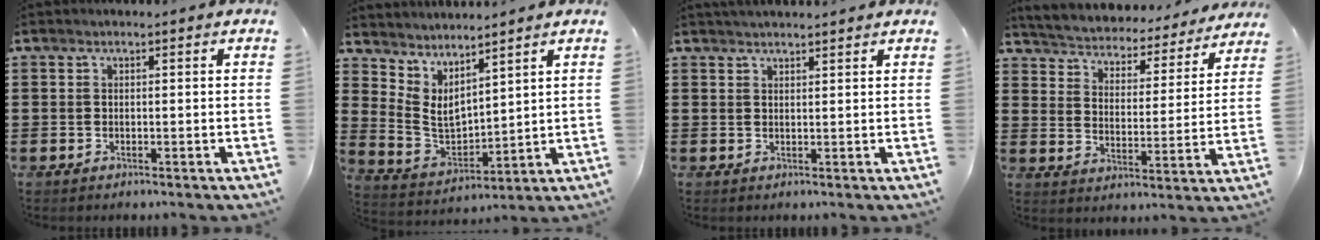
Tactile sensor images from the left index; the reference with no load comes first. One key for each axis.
{"total": 4.8, "fx": 4.0, "fy": 2.1, "fz": 1.7, "tx": -0.058, "ty": -0.027, "tz": 0.072}
{"total": 1.5, "fx": 1.4, "fy": 0.2, "fz": 0.2, "tx": -0.006, "ty": 0.002, "tz": 0.028}
{"total": 3.4, "fx": 3.4, "fy": 0.0, "fz": -0.2, "tx": -0.021, "ty": -0.036, "tz": 0.048}